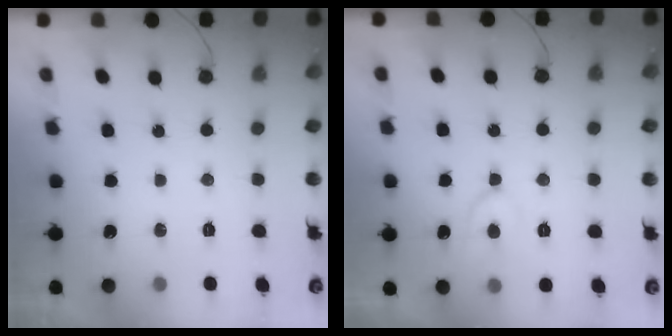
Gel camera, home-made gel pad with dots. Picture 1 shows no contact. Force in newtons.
{"total": 7.0, "press": 6.9, "slide": 0.8}